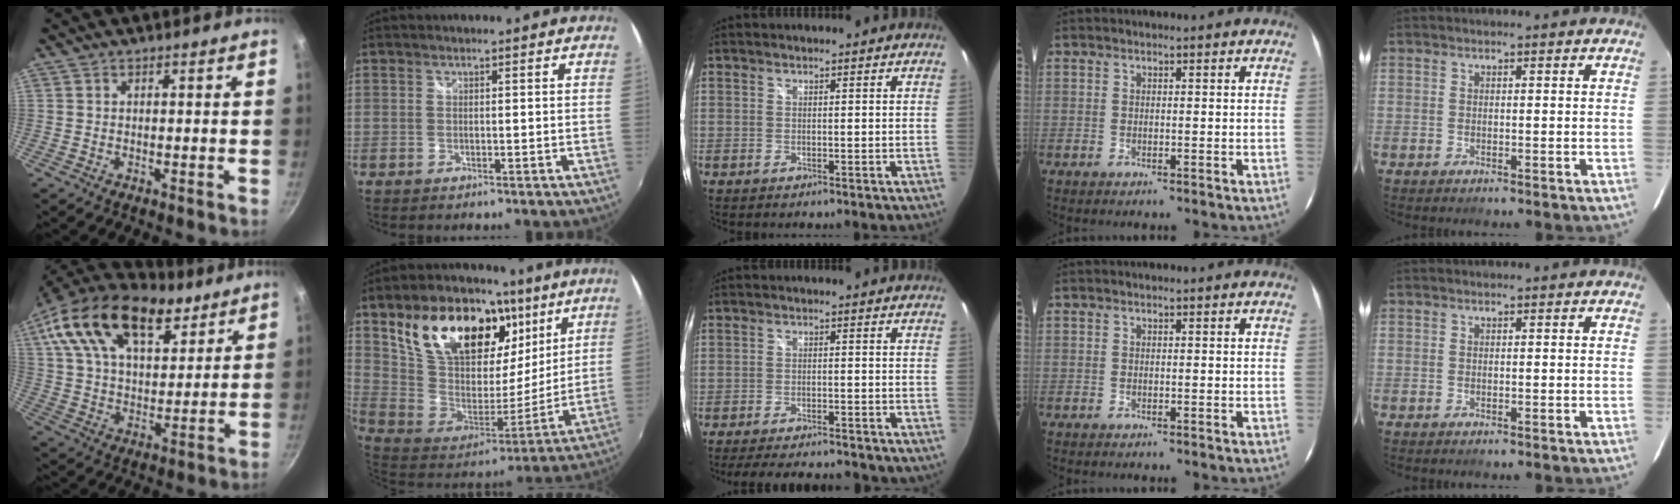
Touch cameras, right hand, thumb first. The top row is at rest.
{"thumb": {"total": 24.4, "force": [14.0, 13.0, 15.2], "torque": [-0.247, -0.017, 0.233]}, "index": {"total": 27.3, "force": [14.3, 15.8, 17.0], "torque": [-0.326, 0.049, 0.264]}, "middle": {"total": 12.4, "force": [-10.4, 3.3, 5.9], "torque": [-0.118, -0.019, -0.146]}}